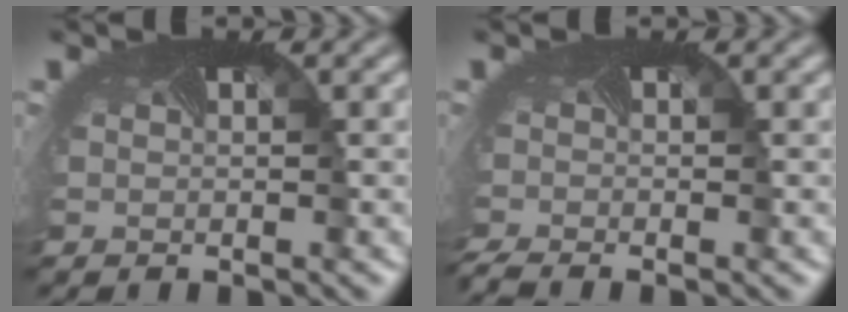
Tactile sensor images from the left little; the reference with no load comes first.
{"total": 2.4, "force": [-2.1, 0.3, 1.0], "torque": [-0.030, -0.017, -0.043]}